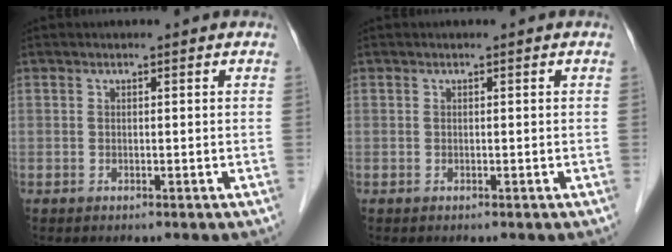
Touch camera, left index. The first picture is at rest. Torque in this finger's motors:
{"motor_torque": [0.00, 0.00, 0.00, 0.00]}